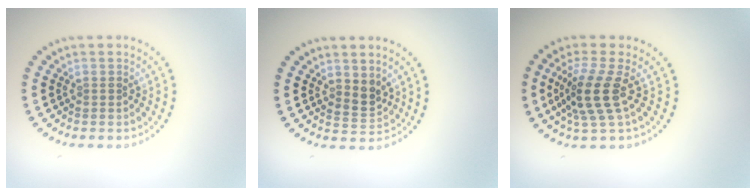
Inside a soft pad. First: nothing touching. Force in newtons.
{"total": 2.0, "press": 1.7, "slide": 1.0}
{"total": 3.9, "press": 3.0, "slide": 2.4}